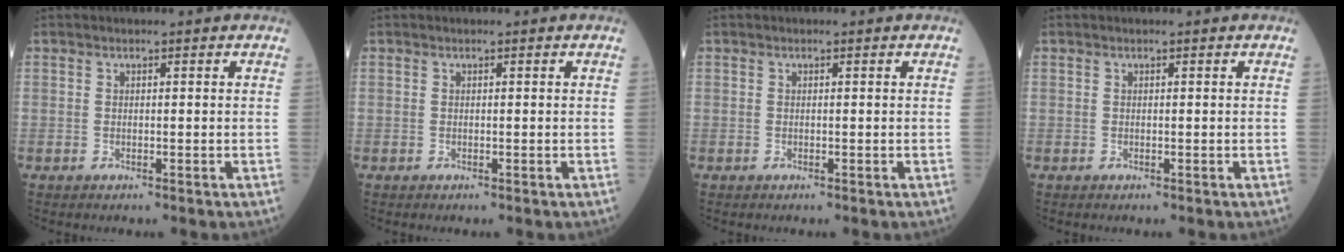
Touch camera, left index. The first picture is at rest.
{"total": 0.0}
{"total": 0.0}
{"total": 0.0}